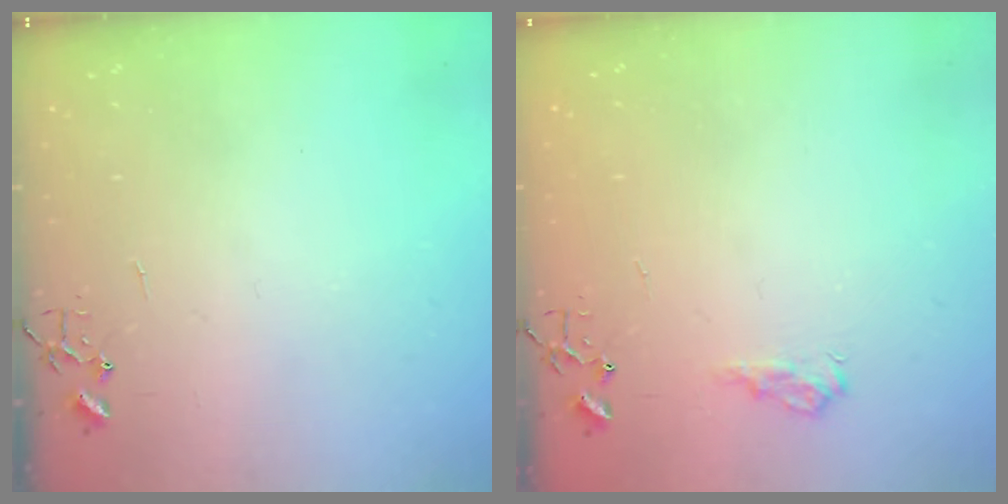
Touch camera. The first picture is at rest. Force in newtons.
{"total": 8.2, "press": 8.2, "slide": 0.9}